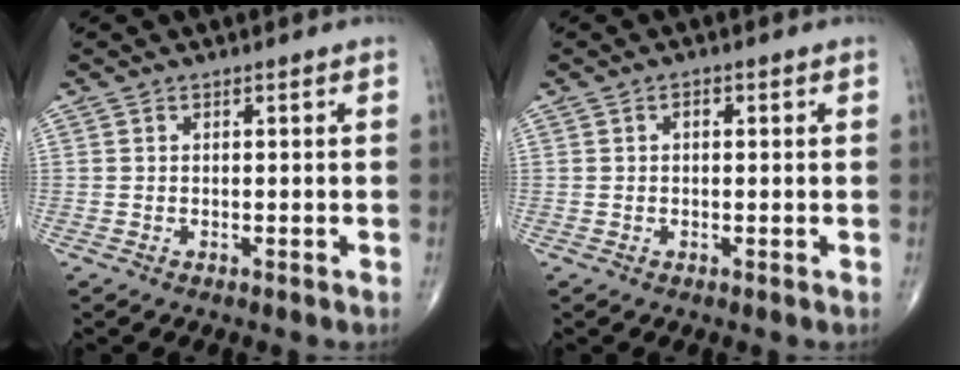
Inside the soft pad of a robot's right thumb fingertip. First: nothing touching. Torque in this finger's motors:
{"motor_torque": [0.30, -0.46, 0.22, 0.06, 0.02]}